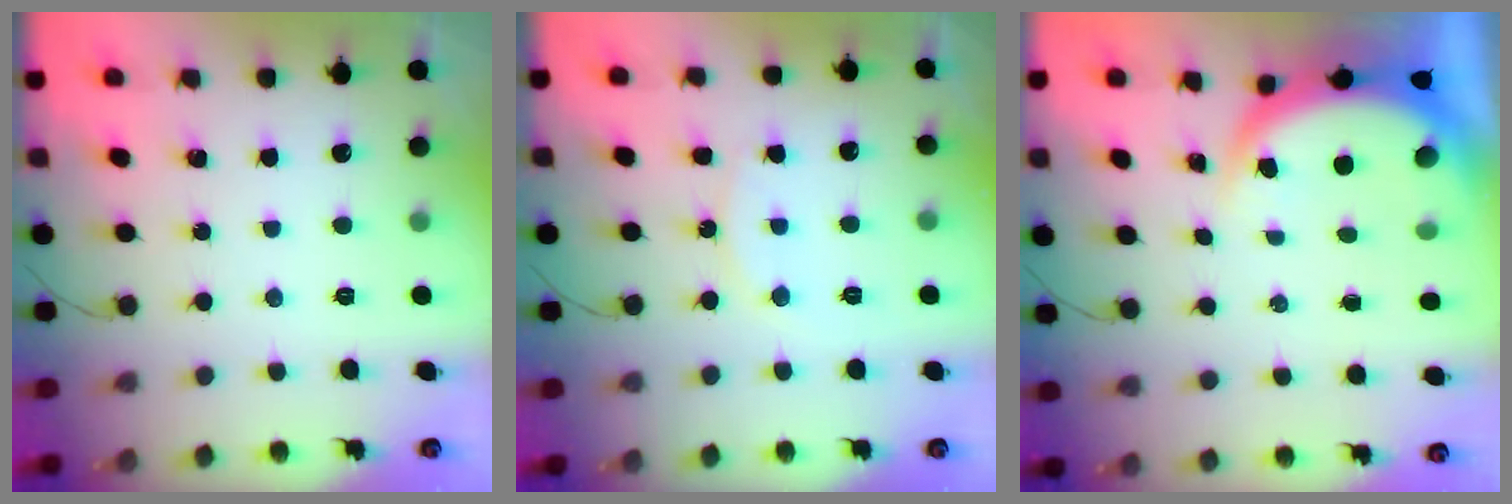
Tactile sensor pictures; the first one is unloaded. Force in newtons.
{"total": 9.2, "press": 9.2, "slide": 0.4}
{"total": 5.5, "press": 5.5, "slide": 0.8}